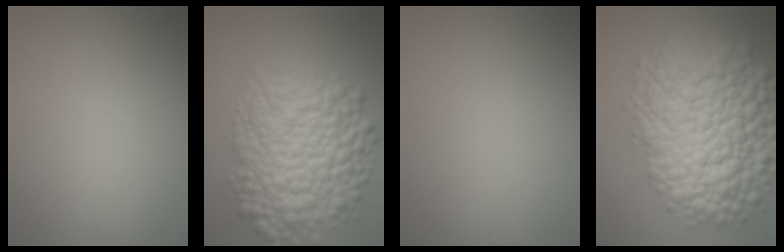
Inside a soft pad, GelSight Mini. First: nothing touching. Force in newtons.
{"total": 10.8, "press": 10.8, "slide": 0.3}
{"total": 0.0}
{"total": 14.6, "press": 14.6, "slide": 0.6}